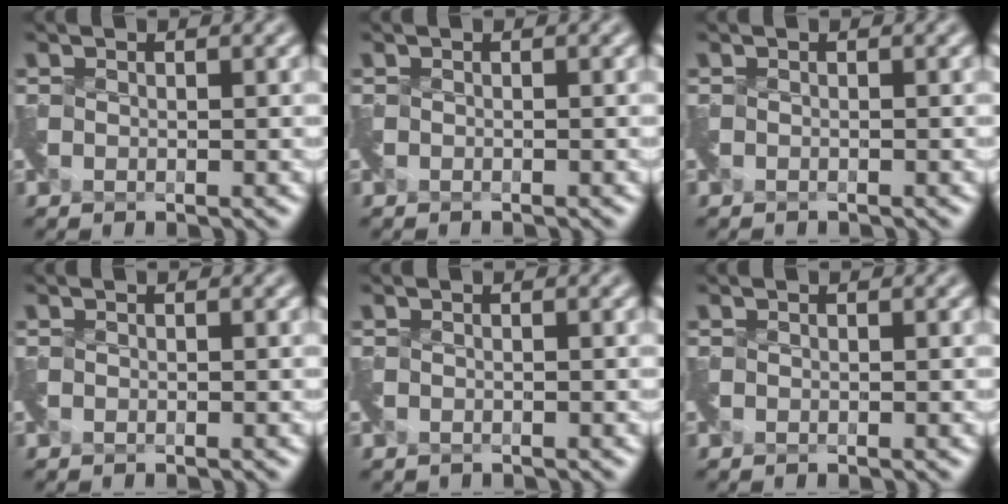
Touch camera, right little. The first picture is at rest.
{"total": 0.7, "force": [-0.6, -0.1, -0.2], "torque": [0.002, -0.010, -0.017]}
{"total": 0.7, "force": [-0.7, -0.1, -0.2], "torque": [0.003, -0.010, -0.018]}
{"total": 0.0}
{"total": 0.7, "force": [-0.5, 0.4, 0.1], "torque": [-0.004, -0.008, -0.015]}
{"total": 0.0}